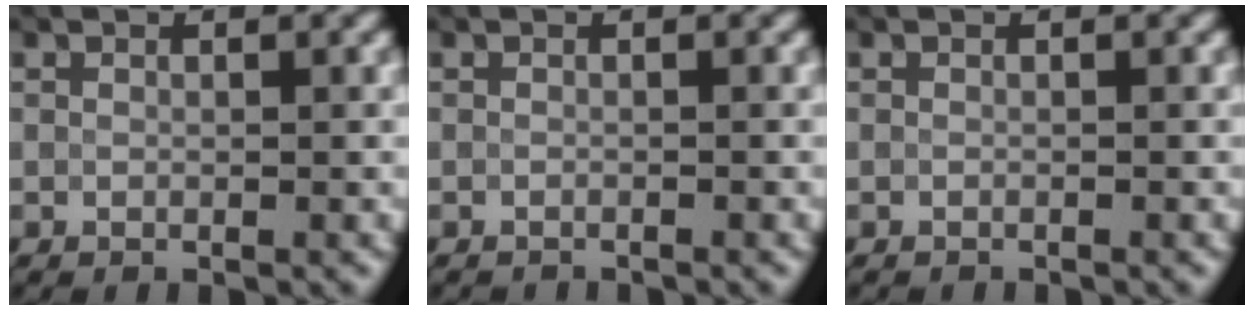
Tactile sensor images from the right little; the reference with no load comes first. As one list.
[{"total": 1.1, "force": [-1.1, 0.1, 0.0], "torque": [0.005, -0.008, -0.020]}, {"total": 0.7, "force": [-0.7, 0.0, 0.0], "torque": [0.004, -0.004, -0.012]}]